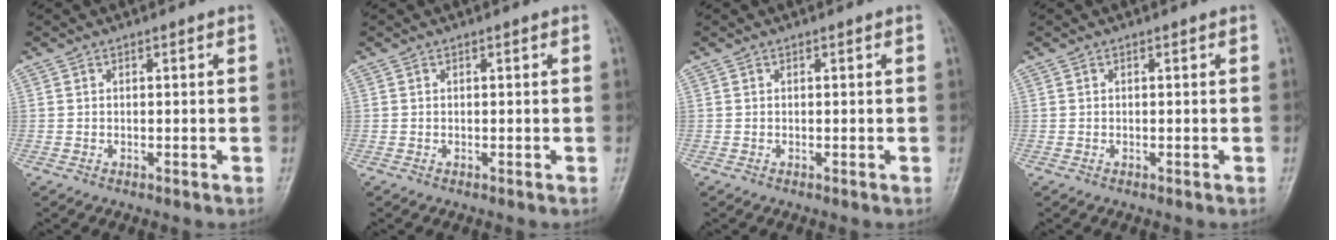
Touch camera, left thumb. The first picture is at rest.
{"total": 0.0}
{"total": 0.0}
{"total": 0.0}